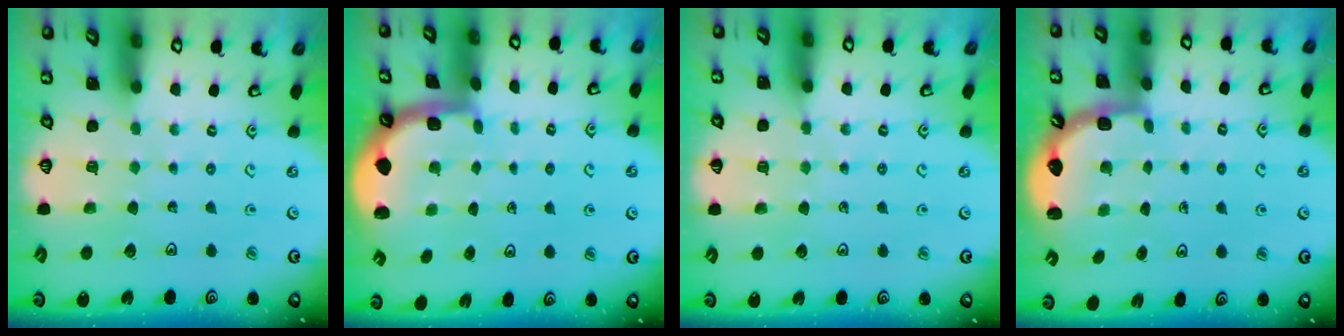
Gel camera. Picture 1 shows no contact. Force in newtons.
{"total": 1.5, "press": 1.5, "slide": 0.2}
{"total": 3.0, "press": 3.0, "slide": 0.5}
{"total": 2.5, "press": 2.1, "slide": 1.3}